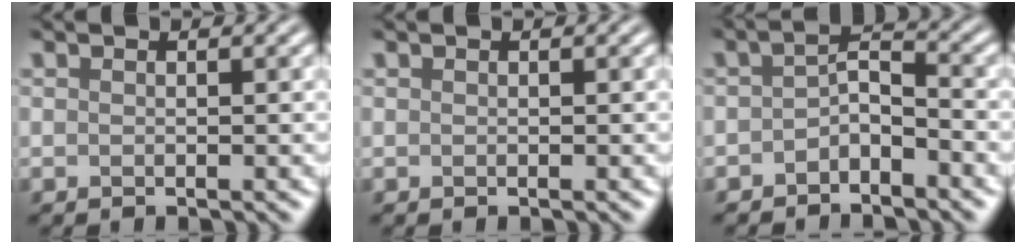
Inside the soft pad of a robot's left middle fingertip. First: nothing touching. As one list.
[{"total": 0.0}, {"total": 2.0, "force": [-1.6, 0.3, 1.1], "torque": [-0.032, 0.019, -0.018]}]